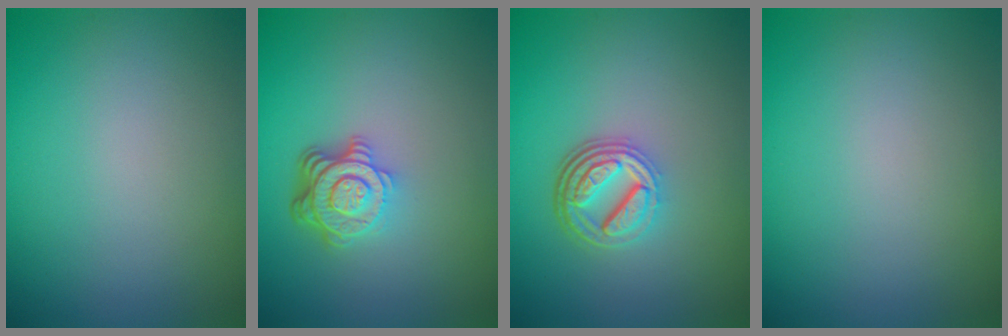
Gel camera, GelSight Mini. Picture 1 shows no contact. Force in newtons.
{"total": 4.9, "press": 3.5, "slide": 3.4}
{"total": 4.7, "press": 3.5, "slide": 3.1}
{"total": 0.0}